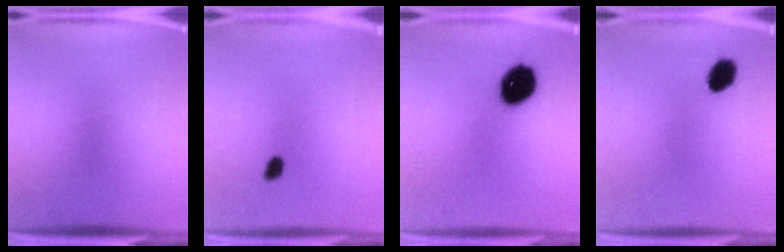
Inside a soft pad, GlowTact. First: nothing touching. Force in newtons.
{"total": 1.4}
{"total": 13.7}
{"total": 5.5}